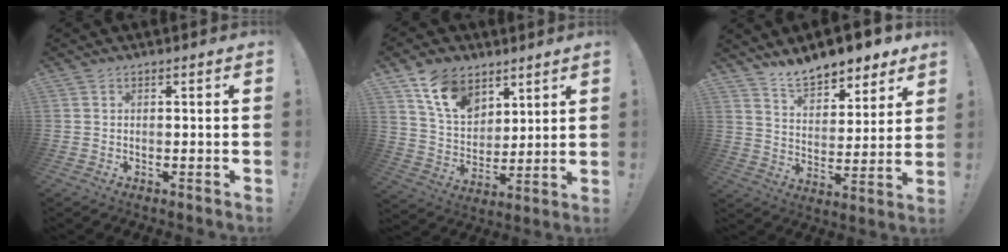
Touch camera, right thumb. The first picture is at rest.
{"total": 12.9, "force": [8.4, 8.4, 5.0], "torque": [-0.094, -0.044, 0.165]}
{"total": 11.1, "force": [10.0, 3.7, 3.3], "torque": [-0.064, -0.076, 0.183]}